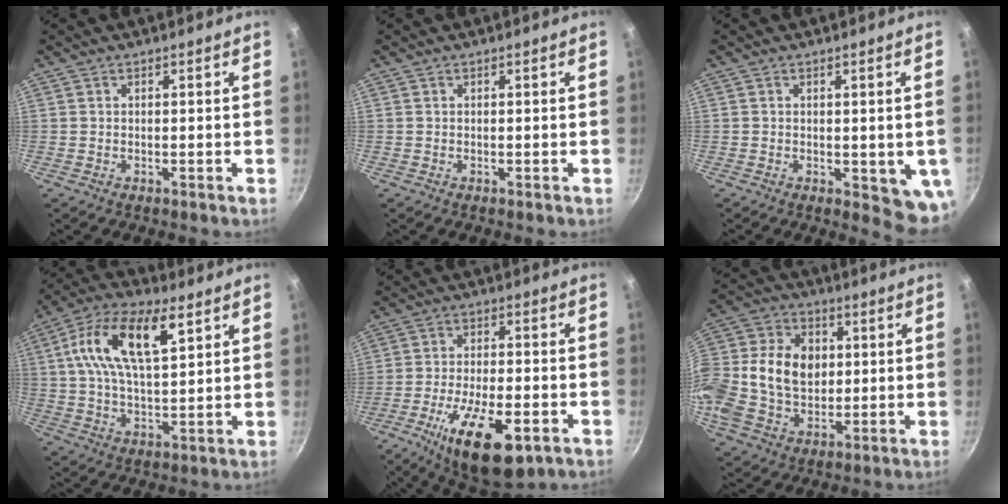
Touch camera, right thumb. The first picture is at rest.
{"total": 0.0}
{"total": 6.7, "force": [-0.8, 2.9, 6.0], "torque": [-0.056, -0.007, -0.005]}
{"total": 15.5, "force": [5.8, 6.1, 13.1], "torque": [-0.239, -0.001, 0.099]}
{"total": 16.8, "force": [-7.3, 6.7, 13.5], "torque": [-0.217, 0.014, -0.116]}
{"total": 23.8, "force": [1.8, 17.9, 15.6], "torque": [-0.316, 0.035, 0.028]}